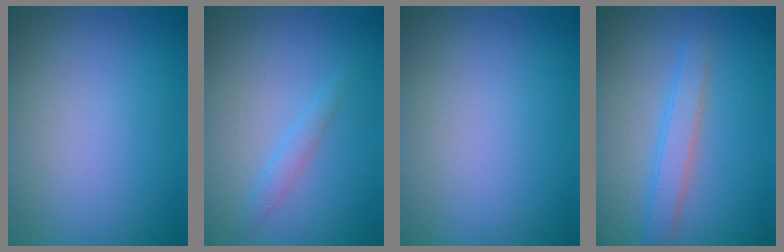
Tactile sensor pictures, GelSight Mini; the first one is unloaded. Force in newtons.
{"total": 1.2, "press": 1.2, "slide": 0.1}
{"total": 0.0}
{"total": 2.6, "press": 2.6, "slide": 0.0}